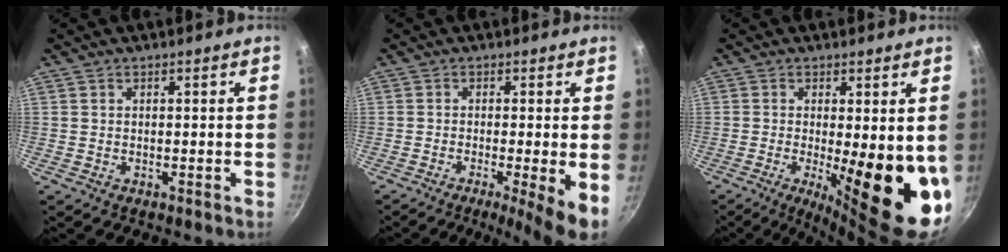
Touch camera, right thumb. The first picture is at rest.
{"total": 7.5, "force": [-2.0, 0.8, 7.1], "torque": [-0.106, -0.007, -0.031]}
{"total": 16.7, "force": [-2.1, 4.9, 15.9], "torque": [-0.194, -0.032, -0.020]}